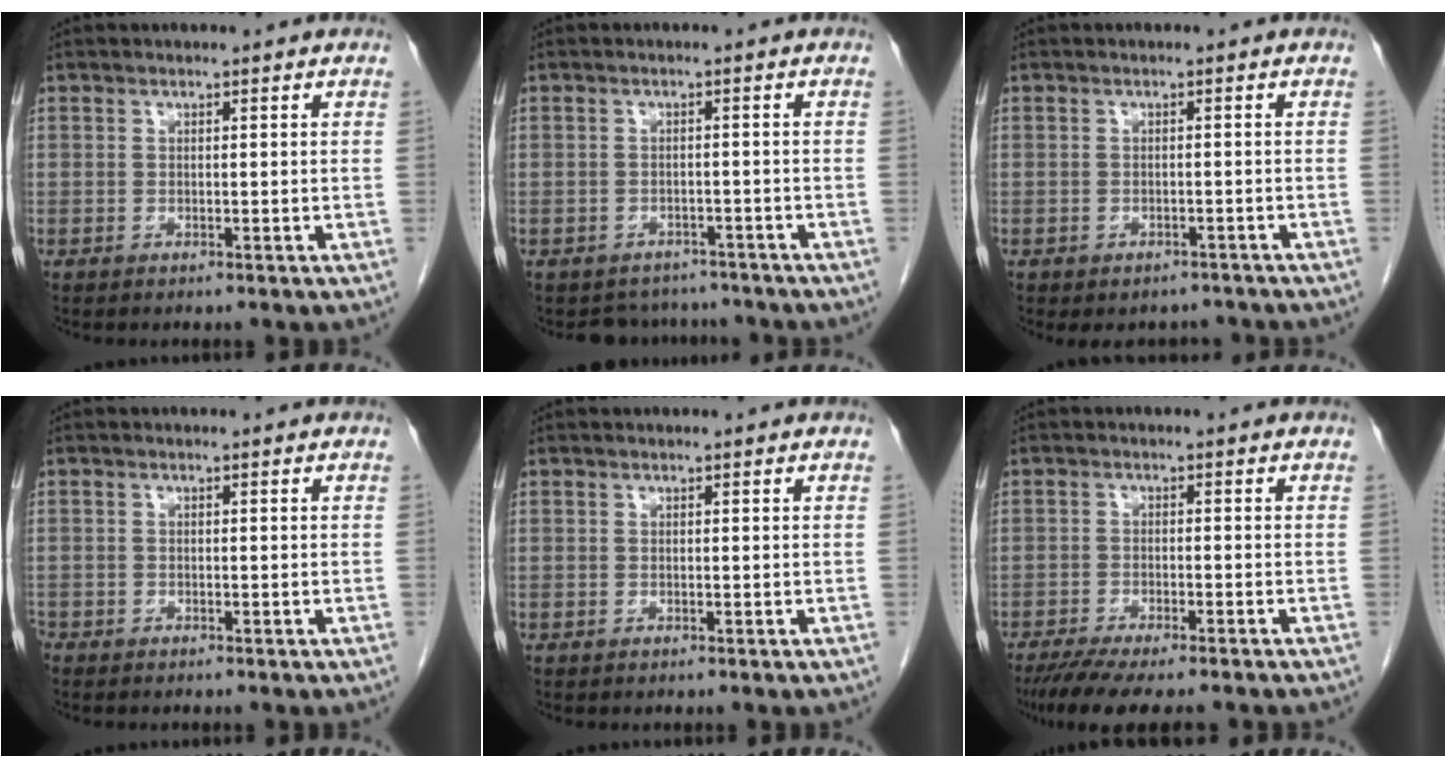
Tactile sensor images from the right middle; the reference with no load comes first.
{"total": 5.0, "force": [-4.5, 2.1, -0.4], "torque": [0.006, 0.011, -0.057]}
{"total": 4.3, "force": [-3.7, 2.2, 0.5], "torque": [0.001, 0.011, -0.043]}
{"total": 1.0, "force": [-0.9, 0.4, 0.2], "torque": [-0.008, 0.000, -0.017]}
{"total": 0.0}
{"total": 10.2, "force": [-8.5, 1.4, 5.4], "torque": [-0.078, -0.017, -0.128]}